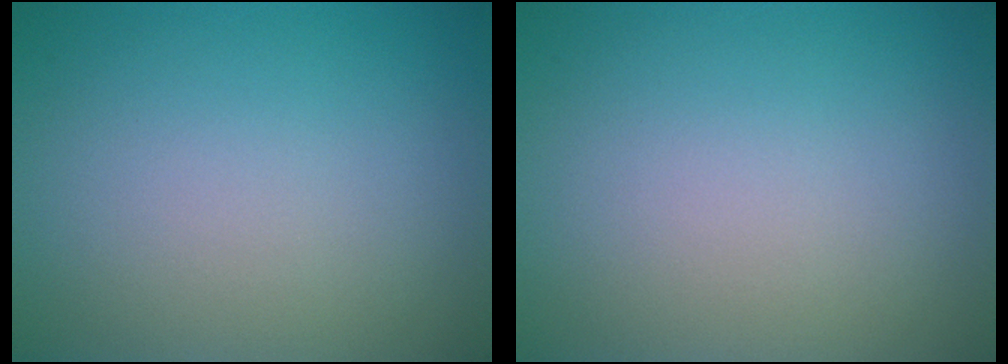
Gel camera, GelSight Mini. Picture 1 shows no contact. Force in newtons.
{"total": 0.0}